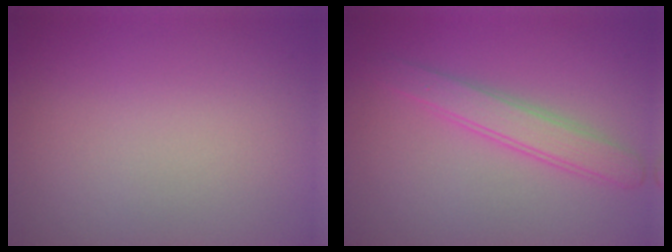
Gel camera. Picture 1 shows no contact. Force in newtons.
{"total": 2.8, "press": 2.8, "slide": 0.2}